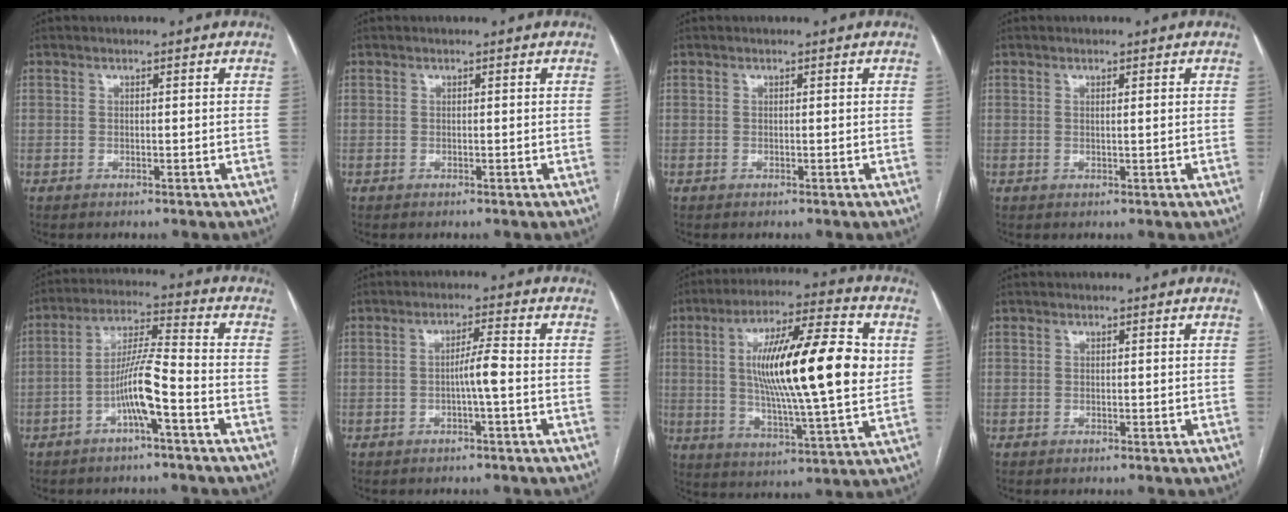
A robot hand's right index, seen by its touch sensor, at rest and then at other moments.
{"total": 0.0}
{"total": 0.0}
{"total": 0.9, "force": [0.2, -0.1, 0.8], "torque": [-0.016, 0.001, 0.003]}
{"total": 8.4, "force": [-3.6, 0.2, 7.5], "torque": [-0.149, 0.018, -0.067]}
{"total": 3.4, "force": [-1.0, -0.3, 3.2], "torque": [-0.052, 0.003, -0.017]}
{"total": 20.6, "force": [3.0, 2.5, 20.2], "torque": [-0.343, 0.008, 0.040]}
{"total": 0.0}